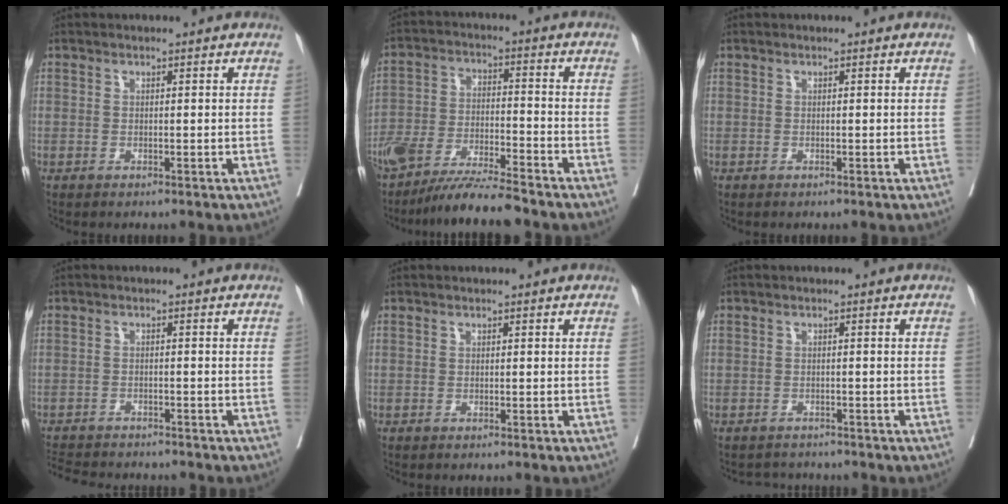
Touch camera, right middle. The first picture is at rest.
{"total": 10.4, "force": [-9.1, 0.5, 5.0], "torque": [-0.086, -0.014, -0.165]}
{"total": 0.0}
{"total": 8.8, "force": [-8.1, 1.9, 2.7], "torque": [-0.046, -0.007, -0.118]}
{"total": 0.0}
{"total": 2.3, "force": [-2.1, 0.6, -0.6], "torque": [0.012, -0.006, -0.035]}